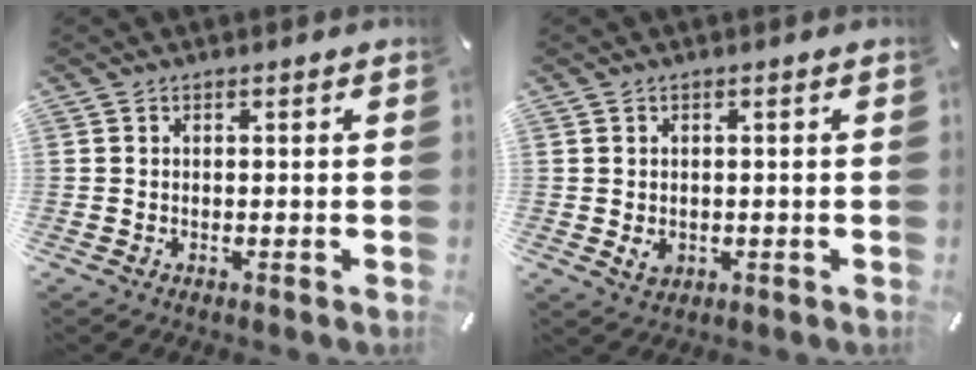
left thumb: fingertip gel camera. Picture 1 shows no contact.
{"total": 2.3, "force": [-0.3, 2.1, 1.0], "torque": [-0.018, -0.003, -0.007]}